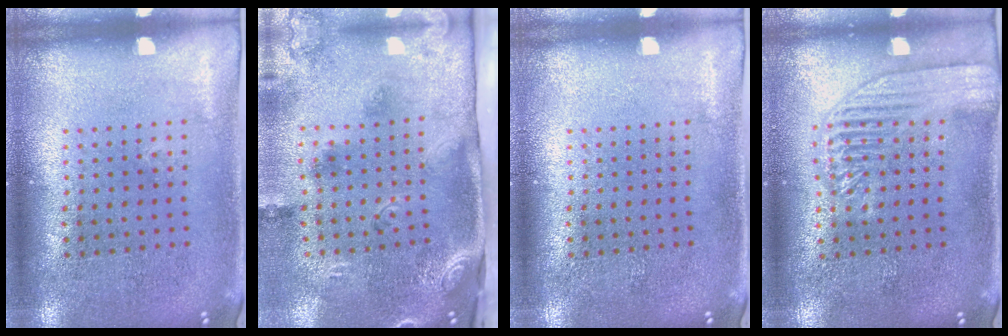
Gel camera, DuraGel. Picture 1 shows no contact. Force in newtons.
{"total": 3.0, "press": 1.9, "slide": 2.3}
{"total": 0.0}
{"total": 1.8, "press": 1.8, "slide": 0.4}